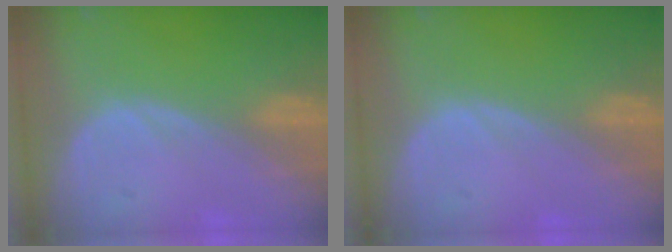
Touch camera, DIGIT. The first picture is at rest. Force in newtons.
{"total": 0.0}